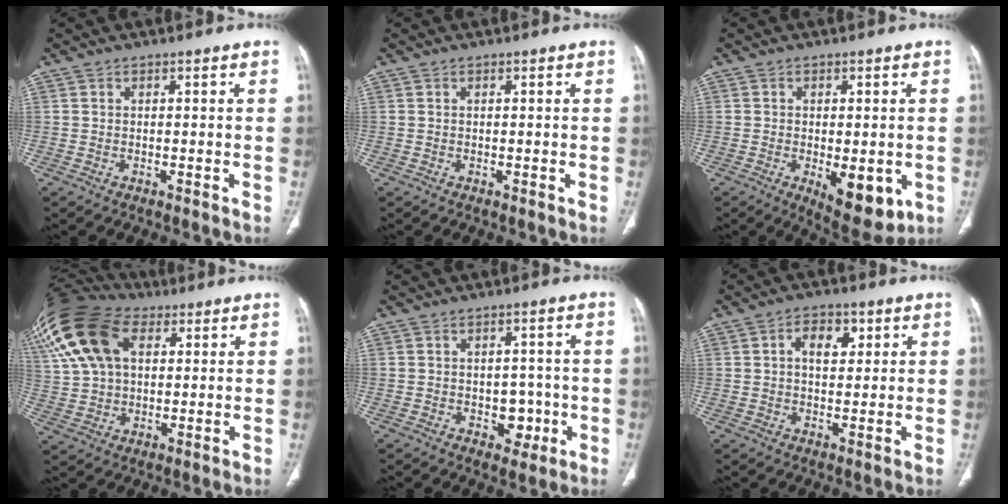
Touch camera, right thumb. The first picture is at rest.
{"total": 0.0}
{"total": 9.5, "force": [-2.7, 4.3, 8.1], "torque": [-0.096, -0.014, -0.027]}
{"total": 25.4, "force": [10.9, 16.0, 16.4], "torque": [-0.388, 0.044, 0.211]}
{"total": 5.0, "force": [-1.3, 3.7, 3.2], "torque": [-0.009, 0.007, -0.012]}
{"total": 6.1, "force": [2.0, 3.7, 4.4], "torque": [-0.050, 0.000, 0.030]}